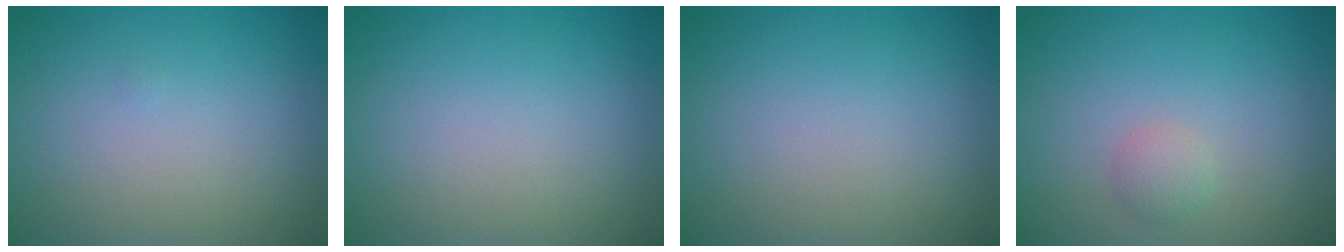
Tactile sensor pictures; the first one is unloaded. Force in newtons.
{"total": 0.0}
{"total": 0.0}
{"total": 1.3, "press": 1.3, "slide": 0.1}